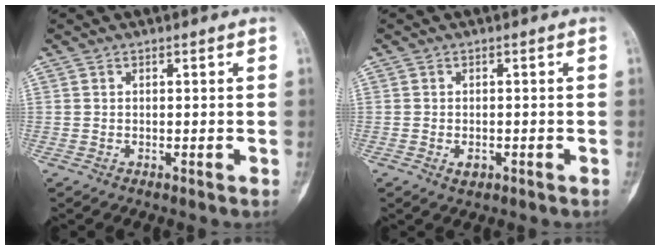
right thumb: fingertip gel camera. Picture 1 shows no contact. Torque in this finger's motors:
{"motor_torque": [-0.22, 0.06, 0.20, 0.27, -0.01]}